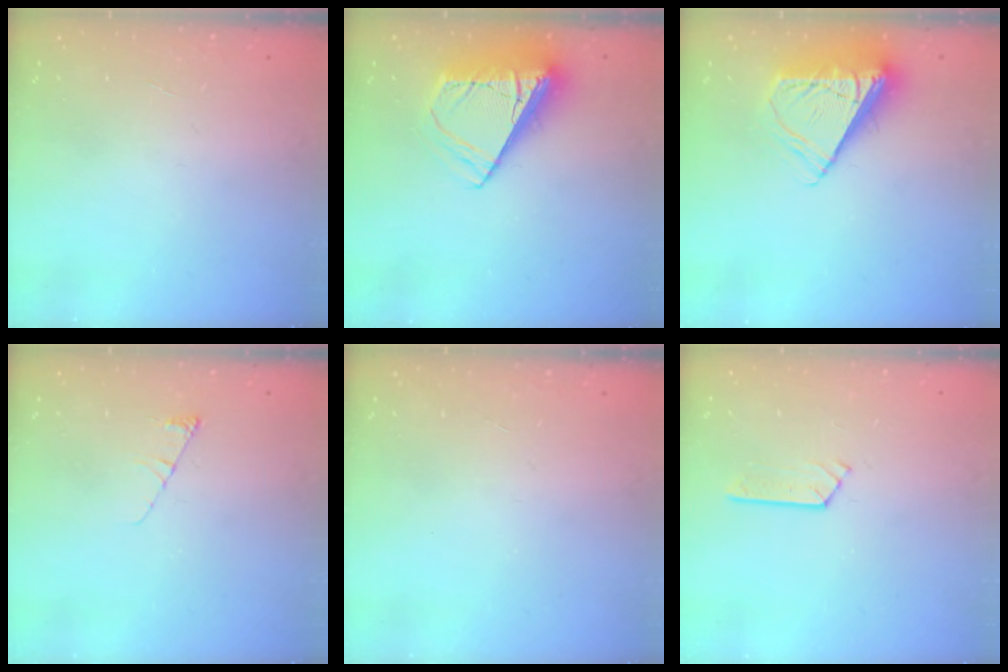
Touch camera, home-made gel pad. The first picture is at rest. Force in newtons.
{"total": 11.2, "press": 11.1, "slide": 1.4}
{"total": 10.6, "press": 10.6, "slide": 1.4}
{"total": 4.1, "press": 4.0, "slide": 0.5}
{"total": 0.0}
{"total": 2.4, "press": 2.4, "slide": 0.1}